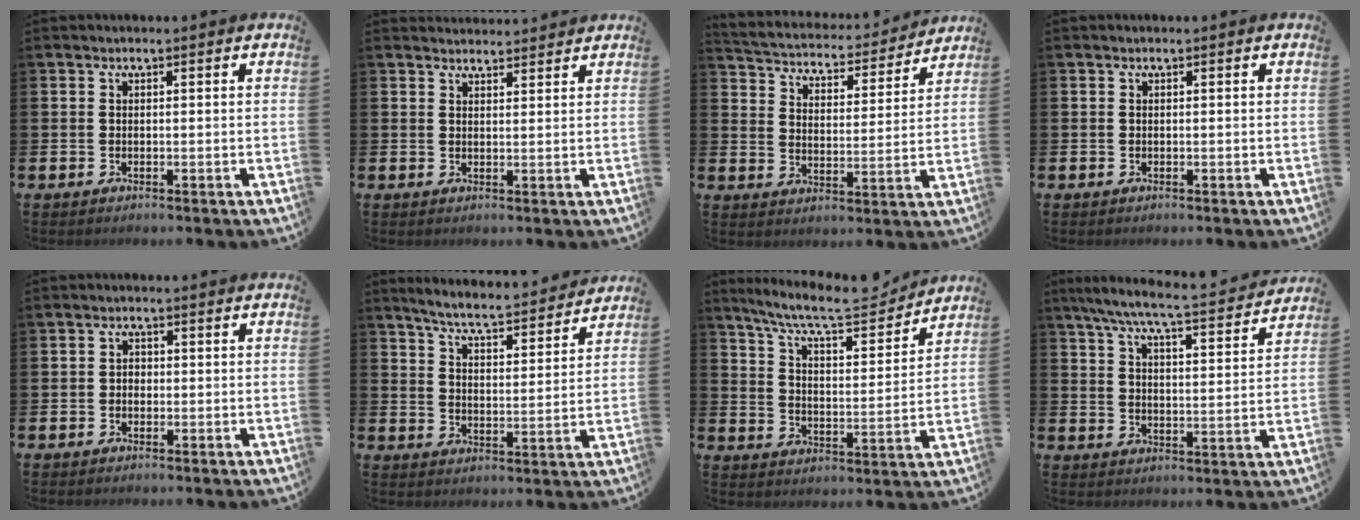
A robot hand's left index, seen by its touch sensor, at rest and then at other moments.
{"total": 2.5, "force": [2.5, 0.4, -0.1], "torque": [0.006, -0.015, 0.044]}
{"total": 4.6, "force": [4.4, 1.1, 0.5], "torque": [-0.040, -0.041, 0.069]}
{"total": 0.0}
{"total": 1.5, "force": [-0.3, 1.3, 0.7], "torque": [-0.002, 0.002, -0.011]}
{"total": 6.4, "force": [6.2, 0.4, 1.6], "torque": [-0.052, -0.046, 0.104]}
{"total": 9.2, "force": [8.4, 1.3, 3.5], "torque": [-0.094, -0.052, 0.145]}
{"total": 7.8, "force": [7.0, 0.4, 3.3], "torque": [-0.083, -0.048, 0.120]}